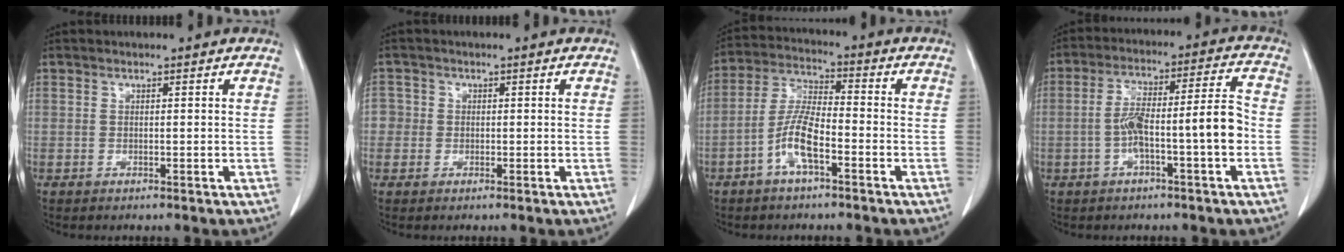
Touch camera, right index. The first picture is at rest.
{"total": 2.3, "force": [-0.2, 2.3, 0.1], "torque": [0.014, 0.008, -0.008]}
{"total": 7.6, "force": [-3.4, 2.0, 6.4], "torque": [-0.141, 0.008, -0.069]}
{"total": 10.3, "force": [-2.6, 0.7, 9.9], "torque": [-0.174, 0.029, -0.044]}